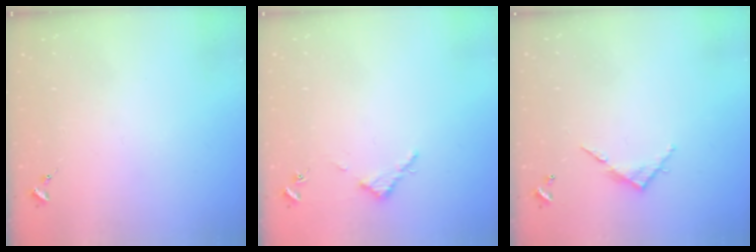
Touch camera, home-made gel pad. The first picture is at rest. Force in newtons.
{"total": 2.8, "press": 2.8, "slide": 0.3}
{"total": 5.7, "press": 5.7, "slide": 0.4}